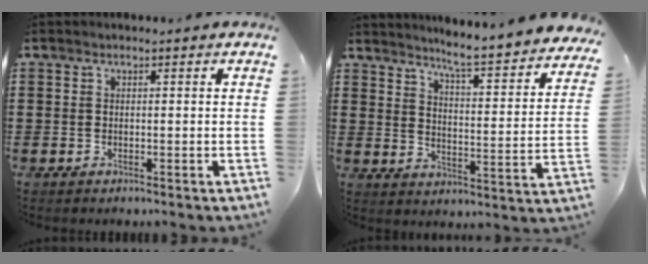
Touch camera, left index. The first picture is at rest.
{"total": 5.4, "force": [4.8, -0.7, 2.3], "torque": [-0.060, -0.049, 0.071]}